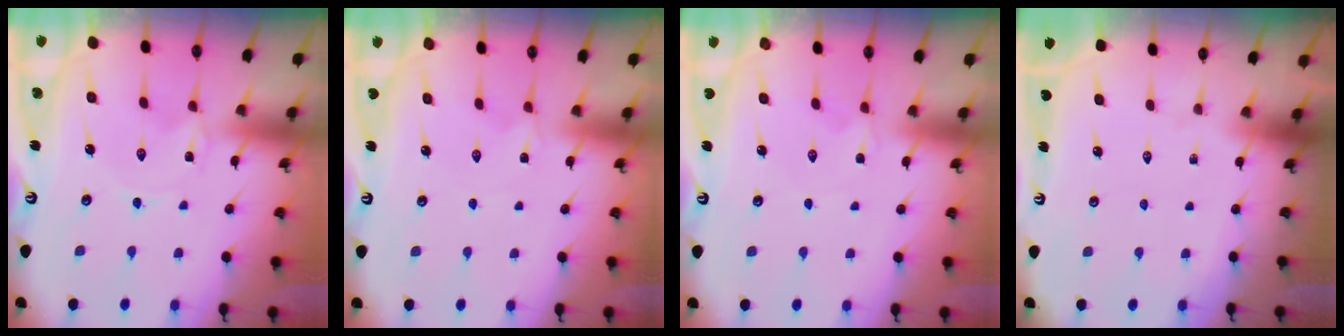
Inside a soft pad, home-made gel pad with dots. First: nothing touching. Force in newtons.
{"total": 1.2, "press": 1.2, "slide": 0.4}
{"total": 1.7, "press": 1.6, "slide": 0.3}
{"total": 0.0}